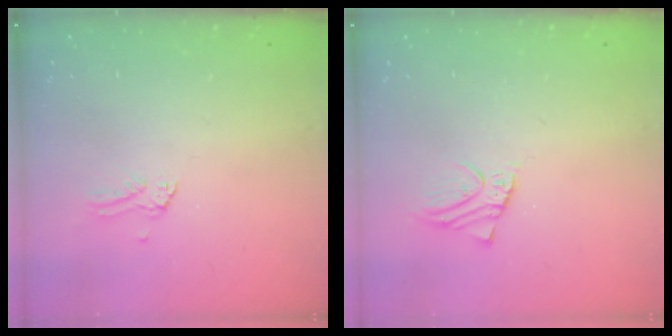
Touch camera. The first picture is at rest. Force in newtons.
{"total": 2.6, "press": 2.6, "slide": 0.0}